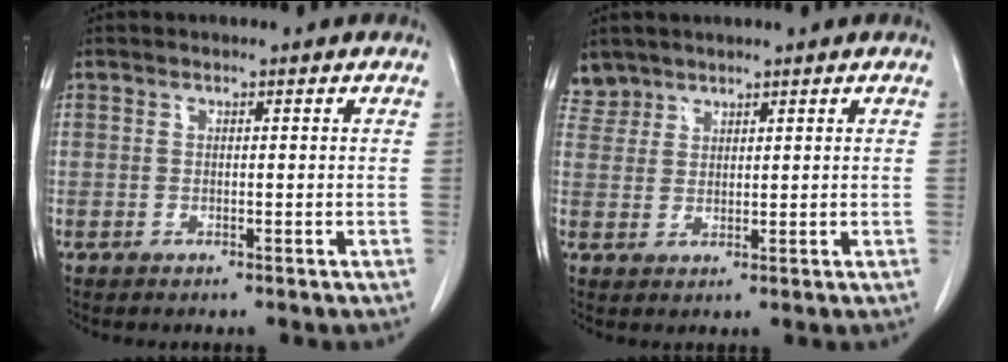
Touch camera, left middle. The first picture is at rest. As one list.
[{"total": 3.1, "force": [2.7, 1.5, -0.5], "torque": [0.016, 0.008, 0.054]}]